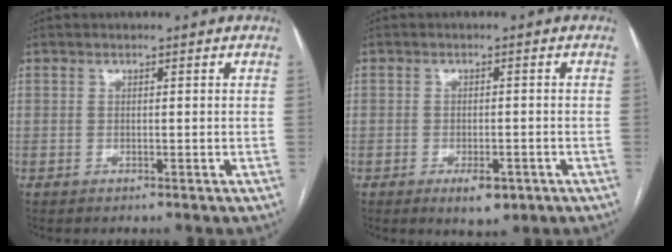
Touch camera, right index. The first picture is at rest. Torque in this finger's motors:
{"motor_torque": [0.16, 0.12, -0.08, -0.01]}